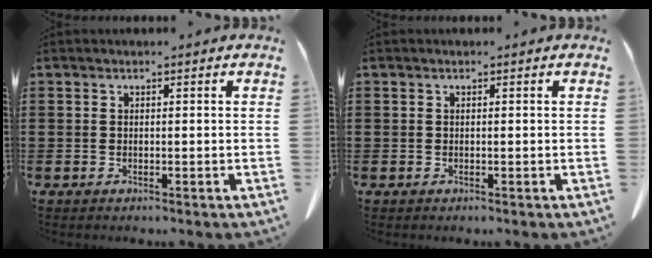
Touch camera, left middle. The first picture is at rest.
{"total": 0.0}